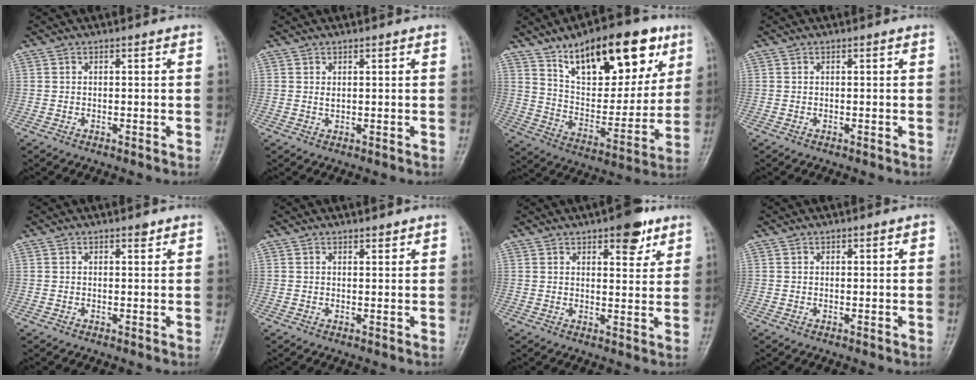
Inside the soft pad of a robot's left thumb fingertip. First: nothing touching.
{"total": 1.4, "force": [0.8, 0.6, 1.0], "torque": [-0.016, -0.002, 0.016]}
{"total": 24.3, "force": [13.5, 11.0, 17.0], "torque": [-0.206, -0.041, 0.224]}
{"total": 0.0}
{"total": 1.3, "force": [0.9, 0.5, 0.8], "torque": [-0.006, -0.004, 0.012]}
{"total": 1.6, "force": [1.3, 0.6, 0.7], "torque": [-0.005, -0.008, 0.018]}
{"total": 7.7, "force": [4.6, 3.2, 5.3], "torque": [-0.047, -0.021, 0.059]}
{"total": 1.6, "force": [0.7, 0.6, 1.3], "torque": [-0.015, 0.002, 0.010]}